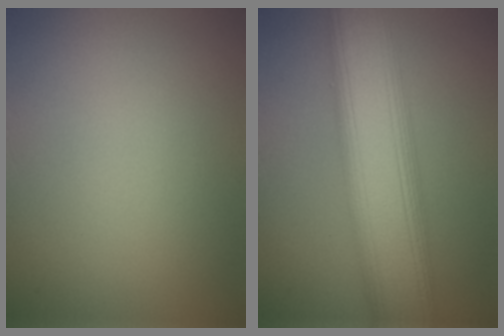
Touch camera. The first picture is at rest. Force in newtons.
{"total": 11.0, "press": 11.0, "slide": 0.6}